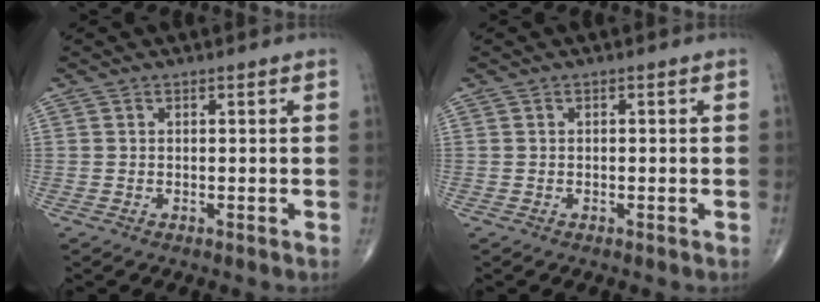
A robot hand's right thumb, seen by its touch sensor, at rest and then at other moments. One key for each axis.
{"total": 0.0}